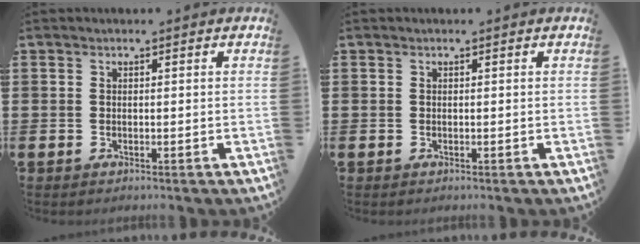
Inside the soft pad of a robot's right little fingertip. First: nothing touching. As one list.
[{"total": 0.0}]